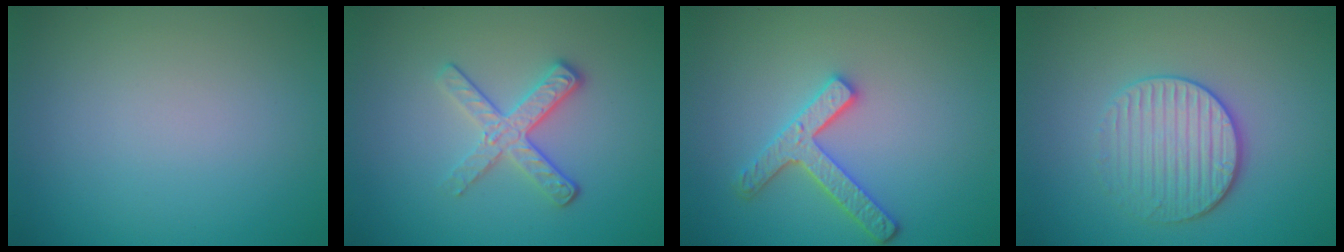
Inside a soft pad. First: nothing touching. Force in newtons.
{"total": 3.3, "press": 2.6, "slide": 2.0}
{"total": 3.4, "press": 3.1, "slide": 1.4}
{"total": 3.4, "press": 3.2, "slide": 1.2}